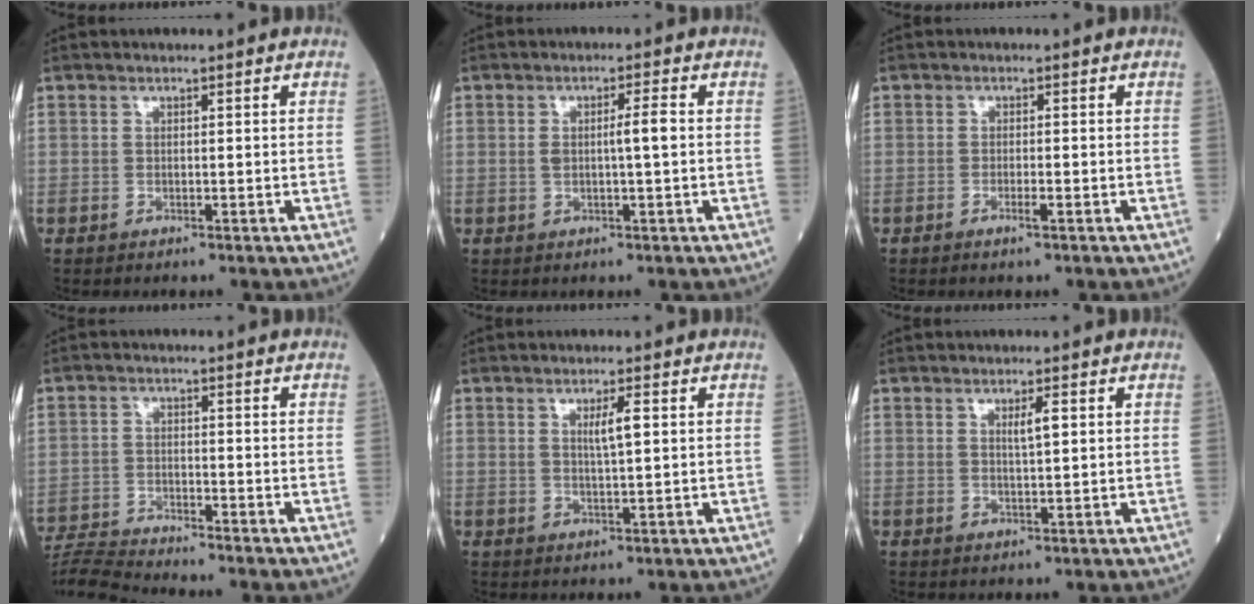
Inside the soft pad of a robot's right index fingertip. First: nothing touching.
{"total": 3.4, "force": [0.2, 0.1, 3.4], "torque": [-0.062, 0.004, 0.005]}
{"total": 1.4, "force": [-0.7, 0.1, 1.2], "torque": [-0.023, -0.002, -0.014]}
{"total": 8.1, "force": [-7.8, -1.8, 0.8], "torque": [-0.017, -0.004, -0.144]}
{"total": 3.1, "force": [1.0, 0.1, 3.0], "torque": [-0.052, -0.002, 0.016]}
{"total": 2.4, "force": [0.8, 0.1, 2.2], "torque": [-0.039, -0.002, 0.013]}